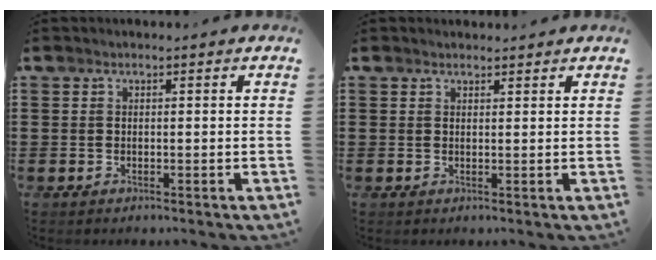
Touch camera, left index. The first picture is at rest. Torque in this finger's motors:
{"motor_torque": [0.86, -1.28, 0.03, -0.01]}